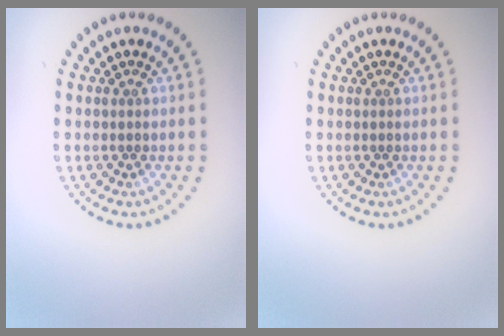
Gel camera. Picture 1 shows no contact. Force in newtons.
{"total": 0.0}